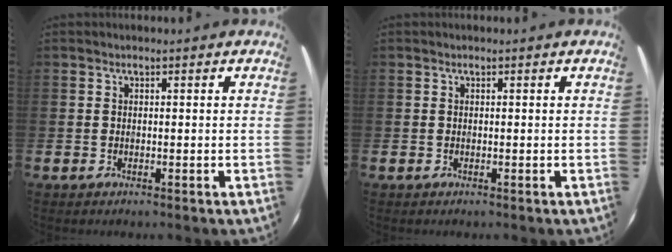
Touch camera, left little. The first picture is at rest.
{"total": 0.0}